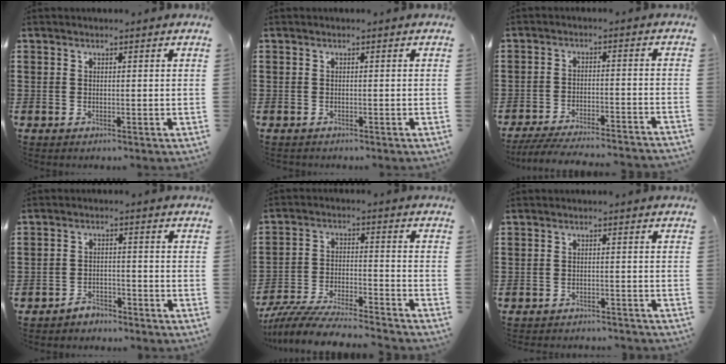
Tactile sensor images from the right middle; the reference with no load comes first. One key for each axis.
{"total": 0.0}
{"total": 5.1, "fx": -4.8, "fy": 0.0, "fz": 1.6, "tx": -0.031, "ty": -0.008, "tz": -0.095}
{"total": 2.7, "fx": -2.6, "fy": 0.6, "fz": 0.0, "tx": -0.008, "ty": 0.003, "tz": -0.056}
{"total": 8.0, "fx": -7.6, "fy": 0.7, "fz": 2.5, "tx": -0.047, "ty": 0.007, "tz": -0.147}
{"total": 1.5, "fx": -1.5, "fy": 0.1, "fz": 0.0, "tx": -0.005, "ty": 0.001, "tz": -0.032}